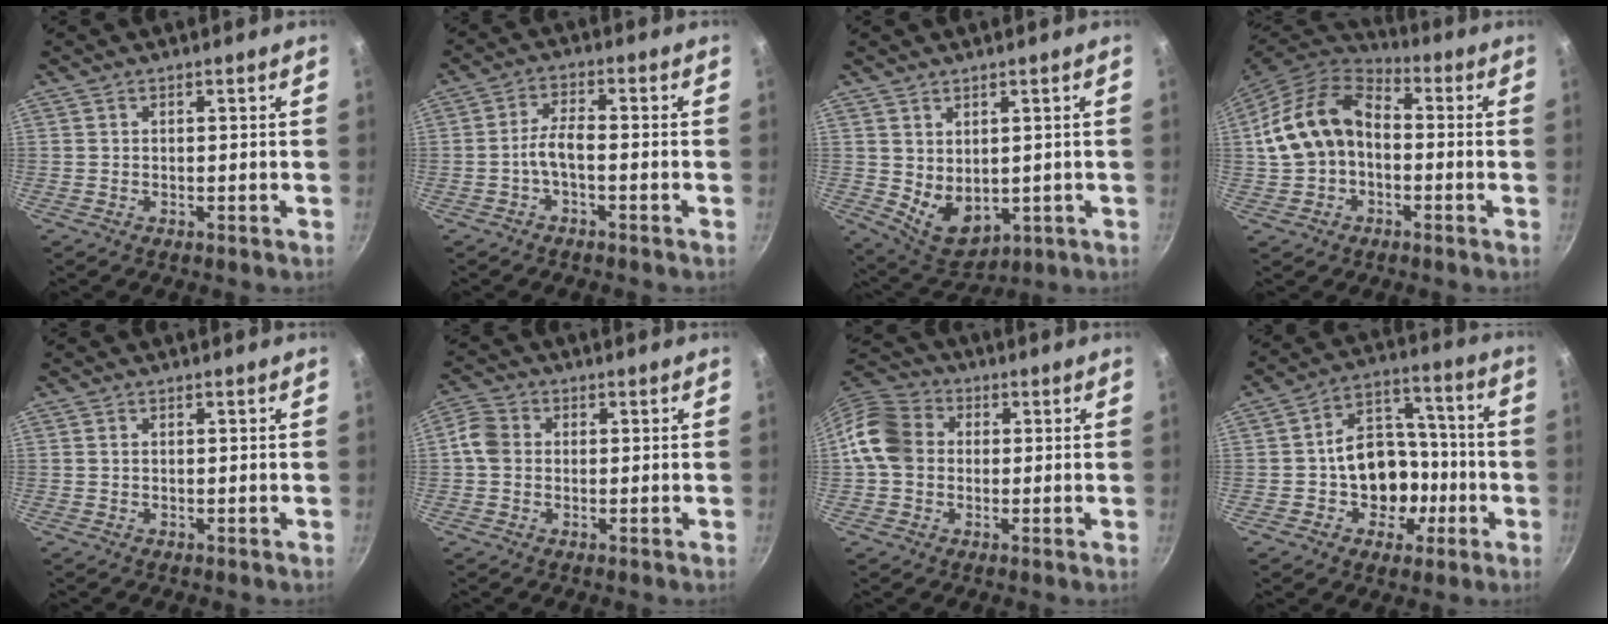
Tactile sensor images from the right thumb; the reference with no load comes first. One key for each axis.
{"total": 4.2, "fx": -1.7, "fy": 1.4, "fz": 3.6, "tx": -0.076, "ty": 0.024, "tz": -0.039}
{"total": 7.9, "fx": 0.7, "fy": 5.5, "fz": 5.7, "tx": -0.071, "ty": -0.023, "tz": 0.037}
{"total": 15.3, "fx": -0.1, "fy": 10.9, "fz": 10.7, "tx": -0.182, "ty": 0.041, "tz": -0.010}
{"total": 0.6, "fx": 0.1, "fy": 0.4, "fz": 0.4, "tx": -0.008, "ty": 0.001, "tz": 0.003}
{"total": 5.0, "fx": 0.1, "fy": 4.2, "fz": 2.7, "tx": -0.044, "ty": 0.011, "tz": -0.013}
{"total": 10.4, "fx": 0.3, "fy": 8.6, "fz": 5.9, "tx": -0.089, "ty": 0.020, "tz": -0.014}
{"total": 14.1, "fx": -3.3, "fy": 11.2, "fz": 8.0, "tx": -0.075, "ty": 0.052, "tz": -0.050}